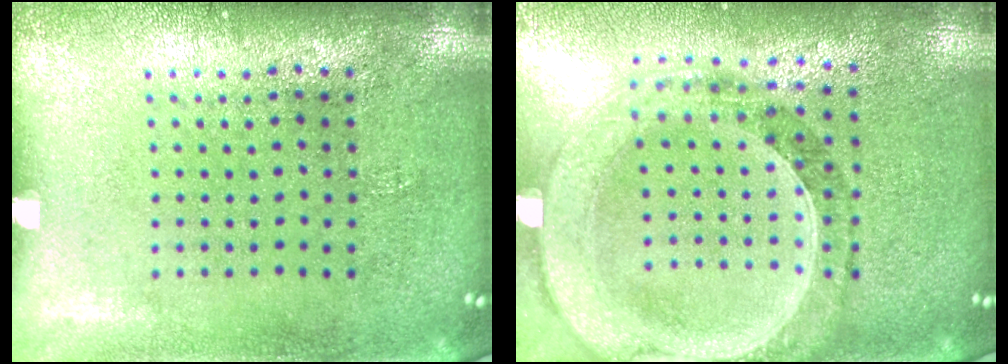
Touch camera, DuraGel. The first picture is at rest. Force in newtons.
{"total": 1.4, "press": 1.4, "slide": 0.3}